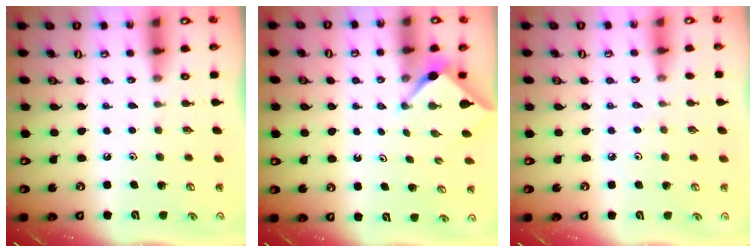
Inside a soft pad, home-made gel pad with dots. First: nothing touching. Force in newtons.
{"total": 2.9, "press": 2.9, "slide": 0.3}
{"total": 1.9, "press": 1.8, "slide": 0.5}